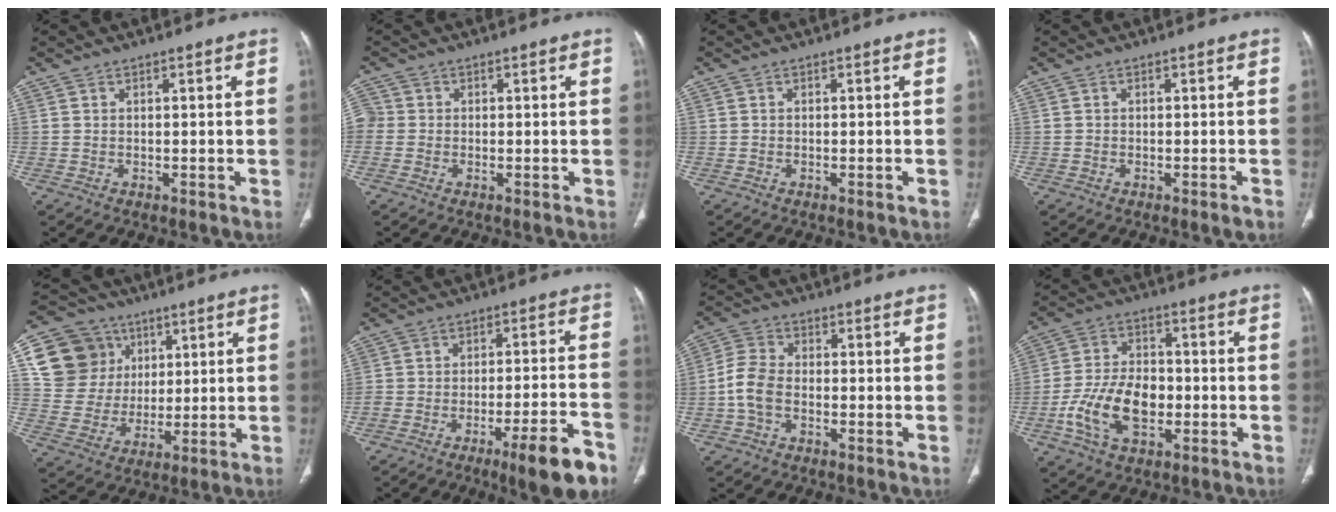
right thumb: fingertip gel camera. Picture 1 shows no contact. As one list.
[{"total": 2.9, "force": [-0.5, 2.7, 1.1], "torque": [-0.017, 0.006, -0.018]}, {"total": 0.6, "force": [-0.4, -0.1, 0.5], "torque": [-0.009, -0.001, -0.005]}, {"total": 1.1, "force": [-0.7, 0.1, 0.8], "torque": [-0.014, -0.002, -0.012]}, {"total": 15.2, "force": [5.2, 13.5, 4.6], "torque": [-0.057, 0.009, 0.103]}, {"total": 12.5, "force": [-7.8, 2.5, 9.4], "torque": [-0.130, 0.050, -0.114]}, {"total": 5.8, "force": [-1.8, 3.8, 4.1], "torque": [-0.084, 0.020, -0.045]}, {"total": 12.7, "force": [-3.6, 7.7, 9.5], "torque": [-0.172, 0.021, -0.066]}]